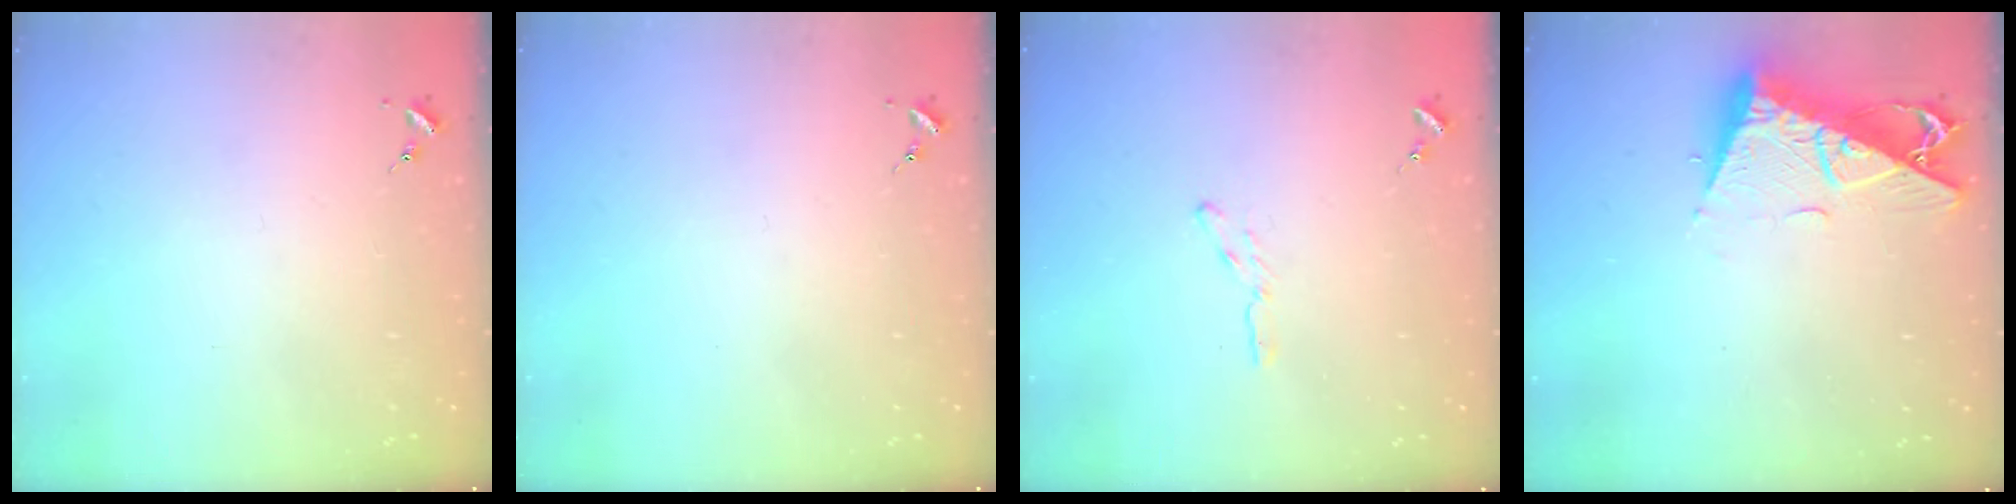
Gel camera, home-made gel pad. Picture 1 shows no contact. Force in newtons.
{"total": 0.0}
{"total": 3.0, "press": 3.0, "slide": 0.3}
{"total": 12.7, "press": 12.6, "slide": 1.1}